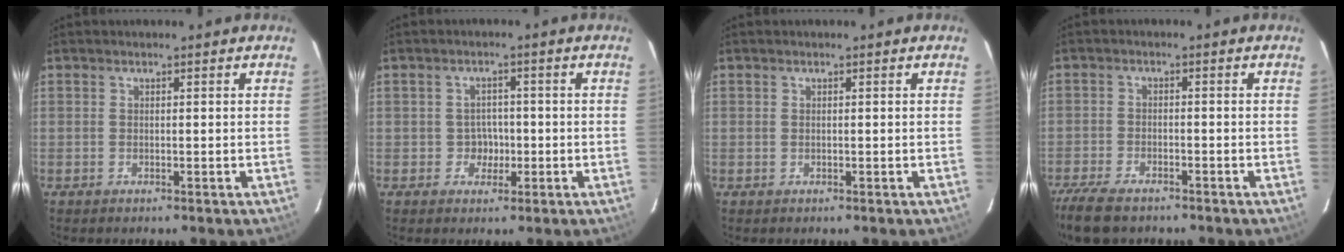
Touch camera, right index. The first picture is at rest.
{"total": 3.0, "force": [-0.9, 2.9, 0.4], "torque": [-0.007, 0.011, -0.012]}
{"total": 0.0}
{"total": 9.1, "force": [-7.1, 2.9, 4.9], "torque": [-0.130, -0.033, -0.131]}